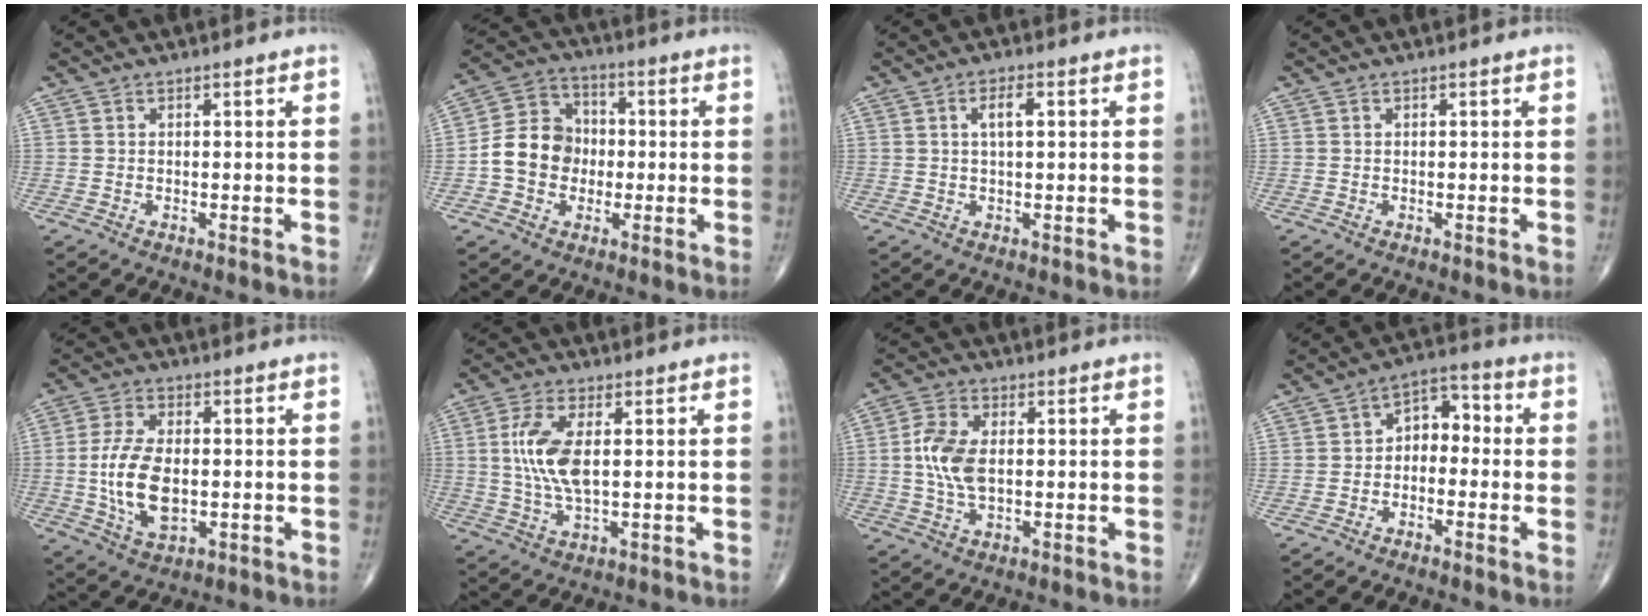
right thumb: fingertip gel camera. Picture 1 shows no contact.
{"total": 10.8, "force": [-1.4, 9.2, 5.4], "torque": [-0.073, 0.033, -0.036]}
{"total": 3.5, "force": [0.9, 1.2, 3.1], "torque": [-0.054, 0.006, 0.014]}
{"total": 0.0}
{"total": 11.5, "force": [-0.9, 6.1, 9.7], "torque": [-0.186, -0.004, -0.012]}
{"total": 9.0, "force": [1.2, 3.6, 8.2], "torque": [-0.181, -0.005, 0.027]}
{"total": 7.9, "force": [0.4, 4.3, 6.6], "torque": [-0.142, 0.001, 0.007]}
{"total": 6.4, "force": [-0.8, 4.5, 4.5], "torque": [-0.040, 0.038, -0.032]}